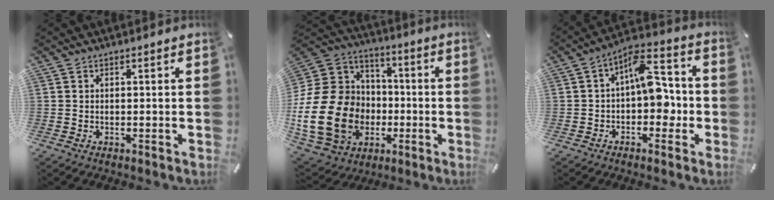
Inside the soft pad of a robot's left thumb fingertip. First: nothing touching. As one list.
[{"total": 25.4, "force": [-5.7, 20.4, 14.0], "torque": [-0.298, 0.025, -0.066]}, {"total": 10.7, "force": [0.1, 6.3, 8.6], "torque": [-0.112, -0.003, 0.003]}]